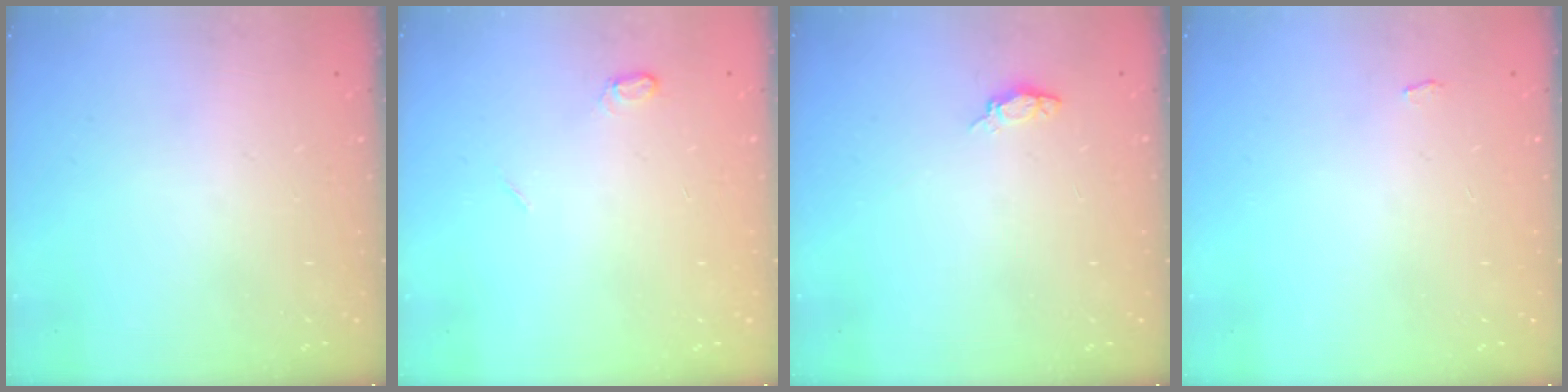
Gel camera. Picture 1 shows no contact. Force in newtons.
{"total": 4.7, "press": 4.7, "slide": 0.5}
{"total": 4.0, "press": 3.8, "slide": 1.2}
{"total": 2.8, "press": 2.8, "slide": 0.3}